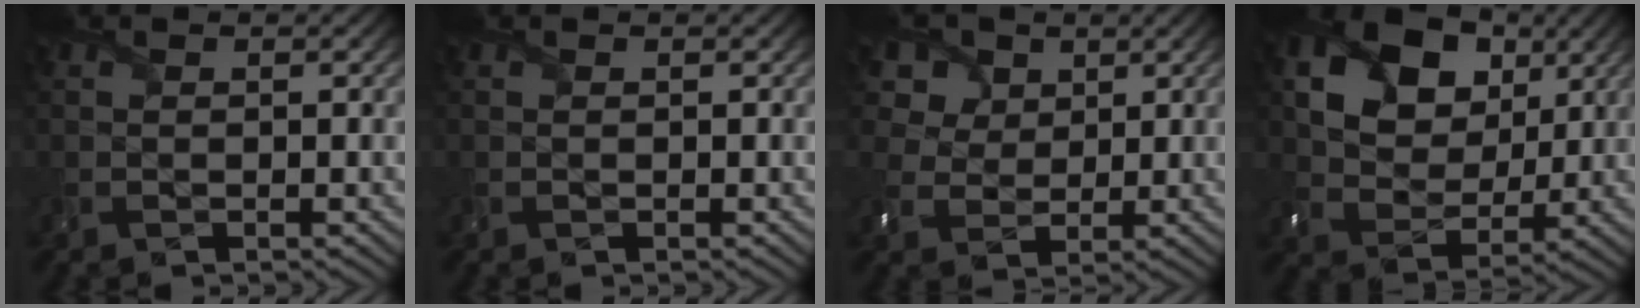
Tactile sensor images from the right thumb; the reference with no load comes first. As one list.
[{"total": 0.0}, {"total": 7.6, "force": [4.2, 5.7, 2.8], "torque": [-0.112, -0.002, 0.082]}, {"total": 13.3, "force": [6.0, 9.4, 7.4], "torque": [-0.166, 0.026, 0.100]}]